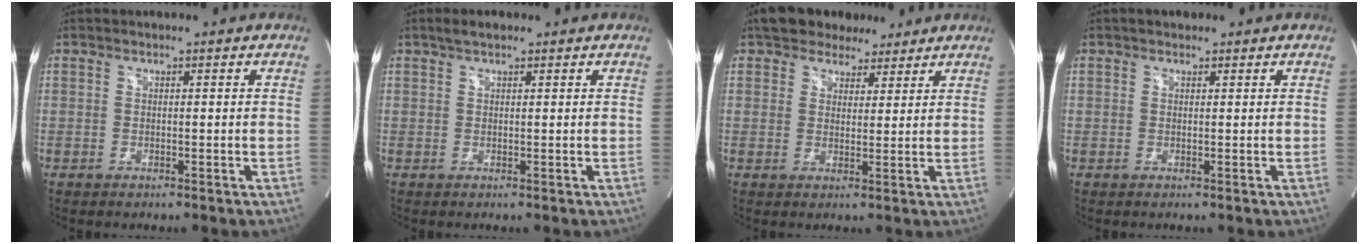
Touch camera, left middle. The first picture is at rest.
{"total": 2.3, "force": [1.6, 0.8, 1.4], "torque": [-0.028, 0.015, 0.029]}
{"total": 7.5, "force": [6.1, 3.8, 2.2], "torque": [-0.027, 0.023, 0.094]}
{"total": 1.6, "force": [1.1, 0.9, 0.7], "torque": [-0.014, 0.015, 0.016]}